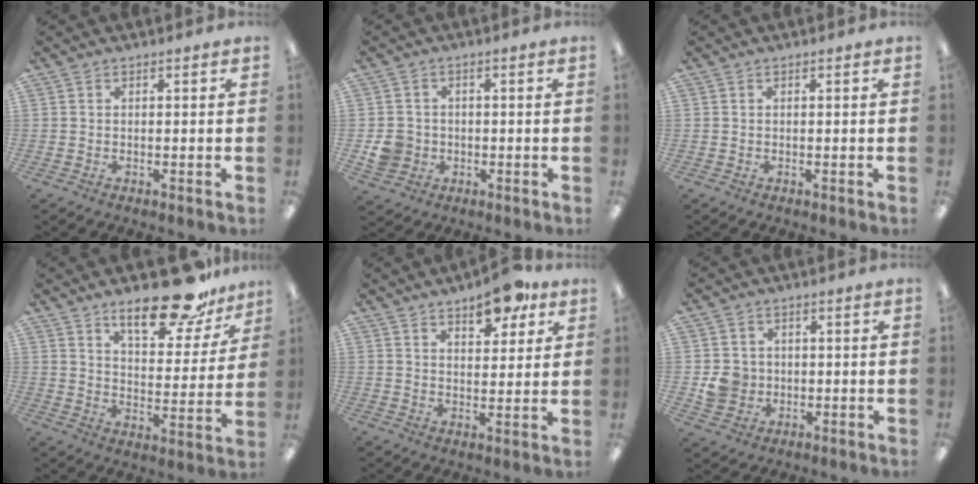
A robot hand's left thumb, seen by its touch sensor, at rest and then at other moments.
{"total": 5.4, "force": [-0.9, 5.1, 1.7], "torque": [-0.025, 0.007, -0.016]}
{"total": 0.0}
{"total": 18.5, "force": [13.6, 6.7, 10.7], "torque": [-0.150, -0.081, 0.224]}
{"total": 9.6, "force": [6.6, 4.3, 5.5], "torque": [-0.057, -0.038, 0.109]}
{"total": 5.7, "force": [-0.1, 5.5, 1.7], "torque": [-0.030, 0.007, 0.000]}